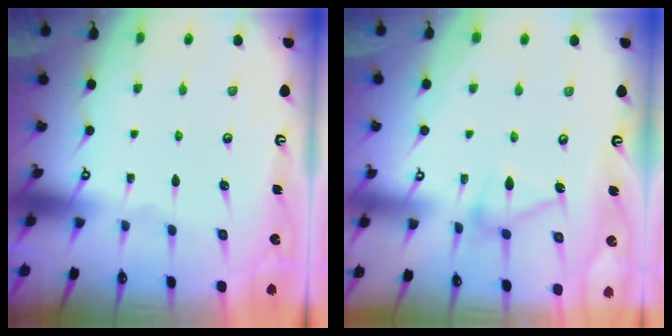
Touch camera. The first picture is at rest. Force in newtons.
{"total": 12.1, "press": 12.1, "slide": 0.3}